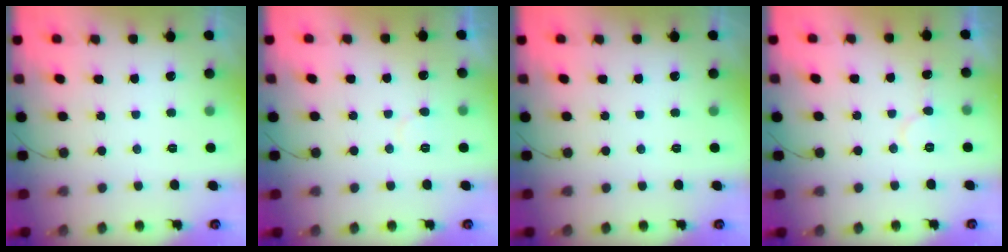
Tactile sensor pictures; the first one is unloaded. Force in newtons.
{"total": 5.2, "press": 5.2, "slide": 0.3}
{"total": 0.0}
{"total": 6.2, "press": 6.2, "slide": 0.6}